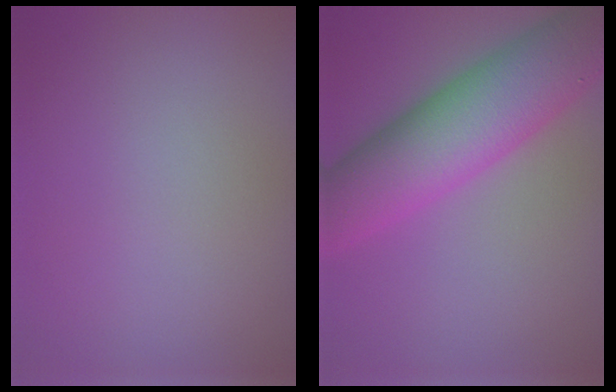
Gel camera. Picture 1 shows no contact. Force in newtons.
{"total": 10.2, "press": 10.2, "slide": 0.2}